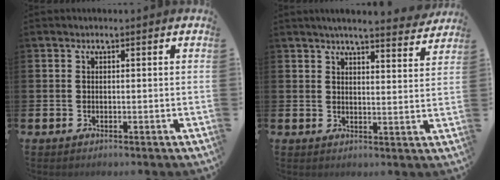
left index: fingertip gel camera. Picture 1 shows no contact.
{"total": 5.2, "force": [5.0, -0.2, 1.5], "torque": [-0.029, -0.030, 0.084]}